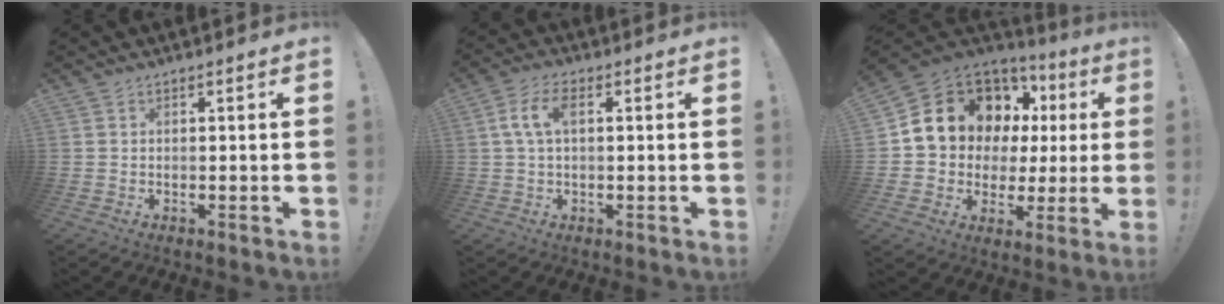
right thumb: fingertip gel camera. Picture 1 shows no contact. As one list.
[{"total": 6.9, "force": [1.3, 3.3, 5.9], "torque": [-0.117, 0.005, 0.022]}, {"total": 13.6, "force": [7.2, 10.3, 5.3], "torque": [-0.085, -0.055, 0.153]}]